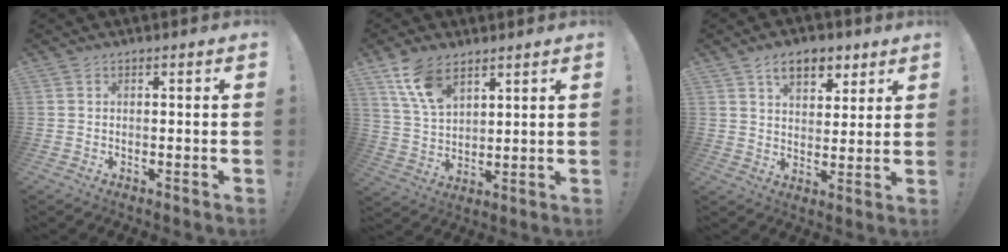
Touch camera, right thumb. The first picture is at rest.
{"total": 10.8, "force": [7.1, 5.6, 6.0], "torque": [-0.112, -0.030, 0.137]}
{"total": 9.6, "force": [5.5, 5.9, 5.3], "torque": [-0.068, -0.021, 0.100]}